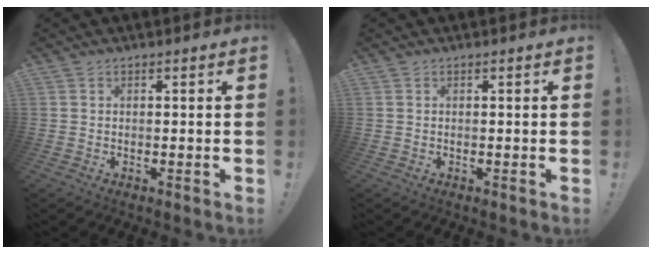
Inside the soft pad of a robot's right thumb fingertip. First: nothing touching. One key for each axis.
{"total": 0.0}